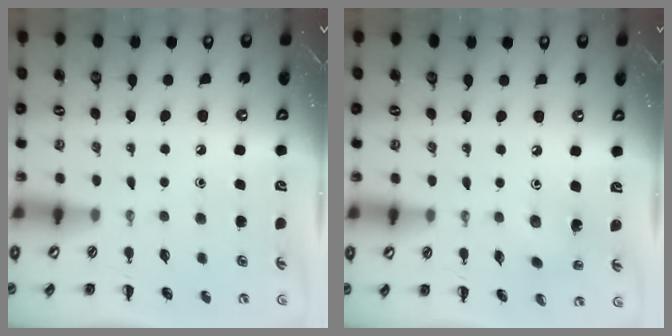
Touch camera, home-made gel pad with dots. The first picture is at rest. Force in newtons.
{"total": 2.8, "press": 2.7, "slide": 0.8}